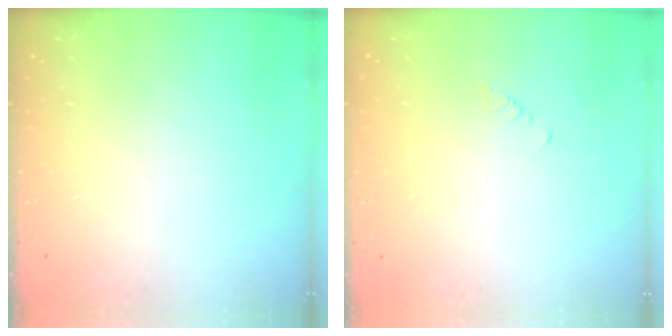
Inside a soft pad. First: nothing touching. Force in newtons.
{"total": 1.9, "press": 1.9, "slide": 0.4}